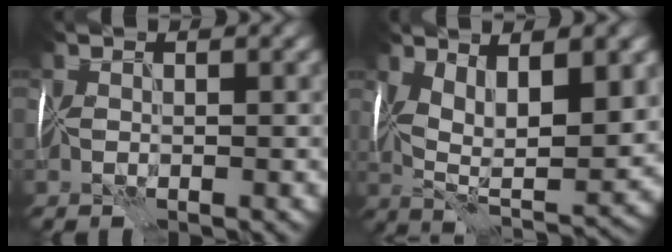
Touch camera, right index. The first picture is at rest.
{"total": 10.4, "force": [2.6, 4.4, 9.1], "torque": [-0.159, -0.005, 0.040]}